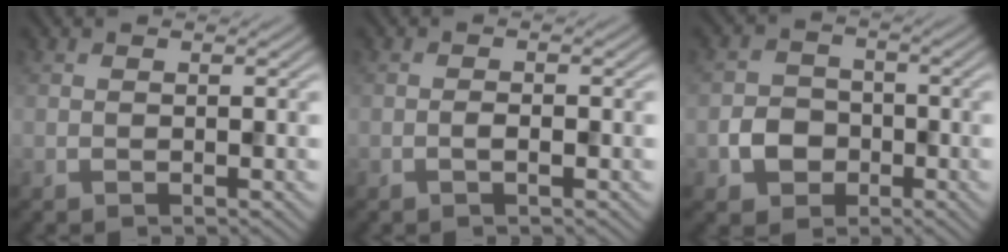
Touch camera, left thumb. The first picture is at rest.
{"total": 1.1, "force": [-0.5, 0.2, 0.9], "torque": [-0.017, 0.002, -0.009]}
{"total": 4.3, "force": [-1.6, 3.5, 1.7], "torque": [-0.031, -0.002, -0.035]}